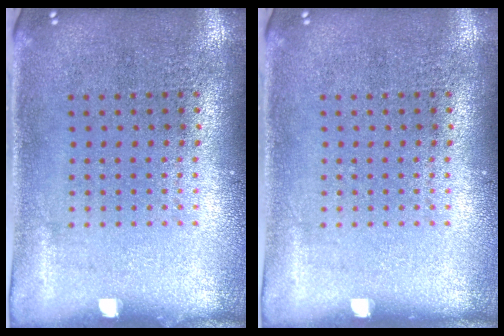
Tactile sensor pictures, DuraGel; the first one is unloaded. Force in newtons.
{"total": 0.0}